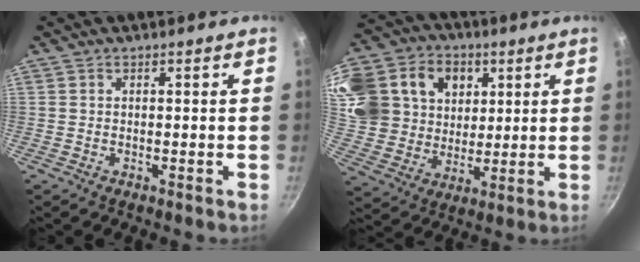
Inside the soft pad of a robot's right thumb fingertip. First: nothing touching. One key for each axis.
{"total": 28.2, "fx": 9.0, "fy": 22.8, "fz": 13.9, "tx": -0.329, "ty": 0.036, "tz": 0.170}